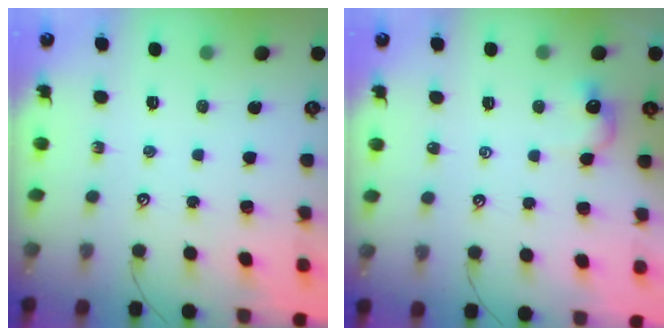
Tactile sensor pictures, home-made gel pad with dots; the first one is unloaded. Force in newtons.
{"total": 3.2, "press": 3.1, "slide": 0.6}